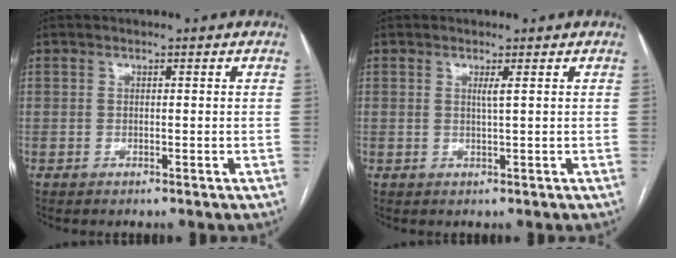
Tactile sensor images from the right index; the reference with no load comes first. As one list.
[{"total": 1.0, "force": [0.4, -0.3, 0.9], "torque": [-0.022, -0.003, 0.009]}]